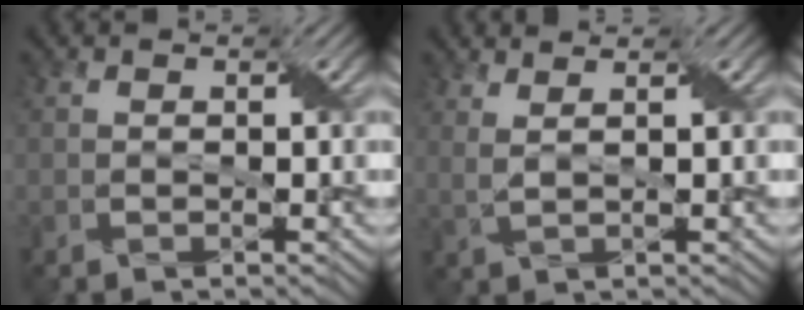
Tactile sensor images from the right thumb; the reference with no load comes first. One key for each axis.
{"total": 3.1, "fx": 2.0, "fy": 0.8, "fz": 2.1, "tx": -0.036, "ty": 0.005, "tz": 0.022}